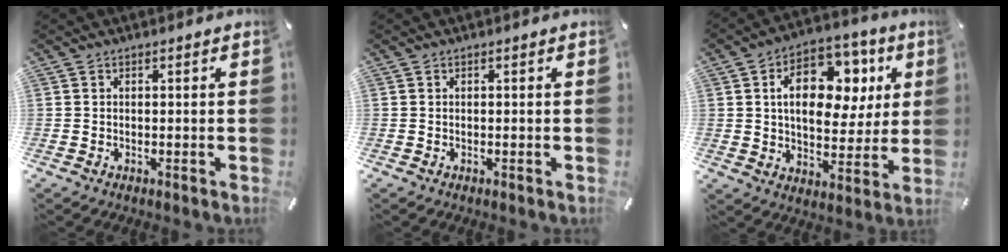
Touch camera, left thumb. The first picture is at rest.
{"total": 0.0}
{"total": 16.8, "force": [5.4, 10.9, 11.6], "torque": [-0.171, -0.009, 0.094]}